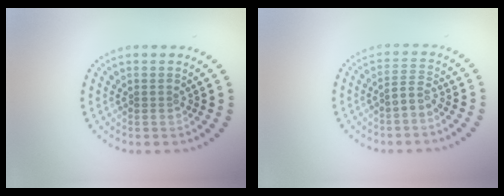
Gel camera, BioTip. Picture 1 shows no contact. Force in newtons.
{"total": 1.7, "press": 1.3, "slide": 1.0}